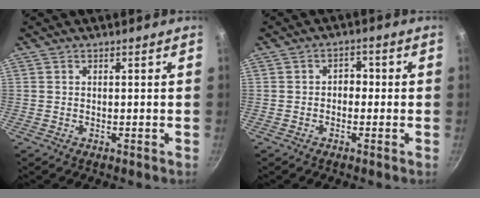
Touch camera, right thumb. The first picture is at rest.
{"total": 2.7, "force": [-0.5, 2.1, 1.6], "torque": [-0.007, 0.010, -0.013]}